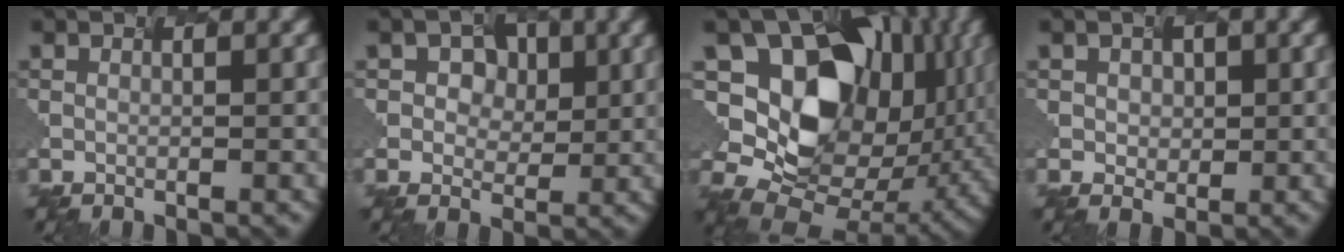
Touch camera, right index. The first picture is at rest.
{"total": 2.2, "force": [0.5, 1.9, 0.9], "torque": [-0.026, 0.003, 0.014]}
{"total": 12.3, "force": [2.0, 9.5, 7.5], "torque": [-0.138, -0.008, 0.050]}
{"total": 0.9, "force": [-0.2, 0.9, -0.1], "torque": [-0.008, -0.003, 0.012]}